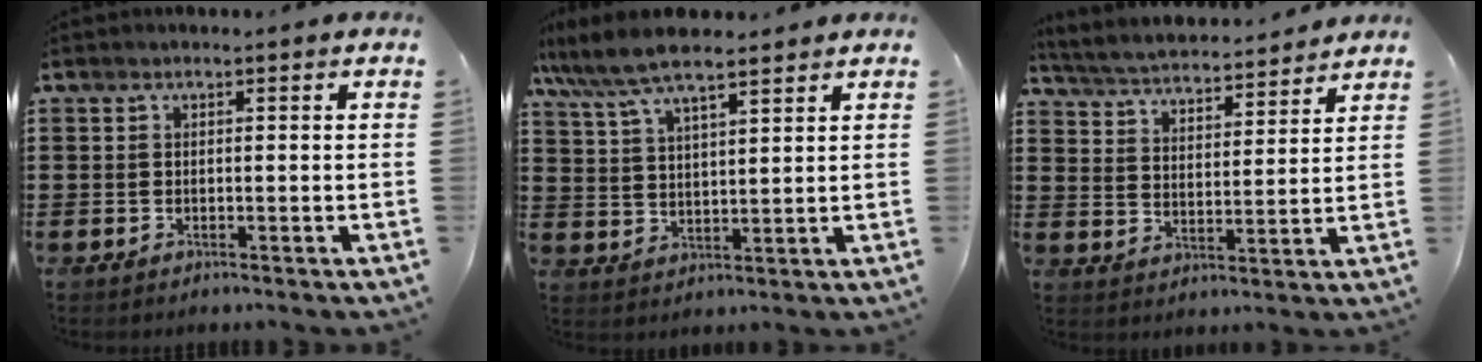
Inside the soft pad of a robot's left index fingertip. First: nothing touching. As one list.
[{"total": 7.2, "force": [6.1, 1.5, 3.5], "torque": [-0.087, -0.015, 0.109]}, {"total": 3.8, "force": [3.8, 0.1, 0.4], "torque": [-0.031, -0.030, 0.059]}]